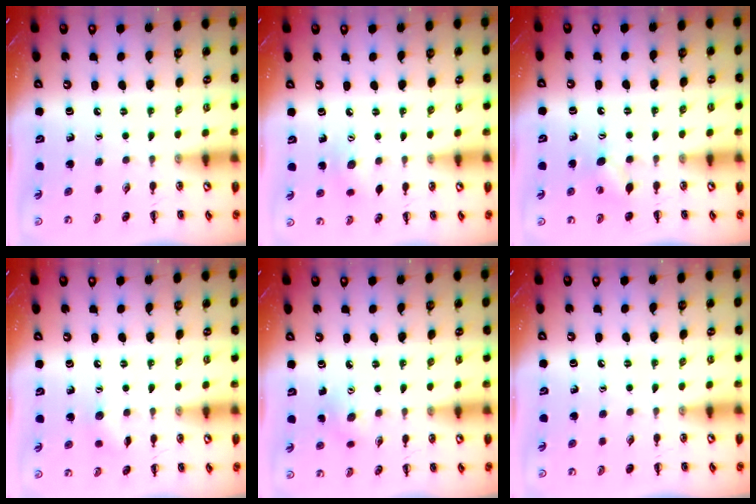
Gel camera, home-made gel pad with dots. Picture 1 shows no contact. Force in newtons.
{"total": 5.0, "press": 4.9, "slide": 1.1}
{"total": 4.9, "press": 4.8, "slide": 0.9}
{"total": 5.0, "press": 4.8, "slide": 1.2}
{"total": 4.6, "press": 4.4, "slide": 1.2}
{"total": 0.0}